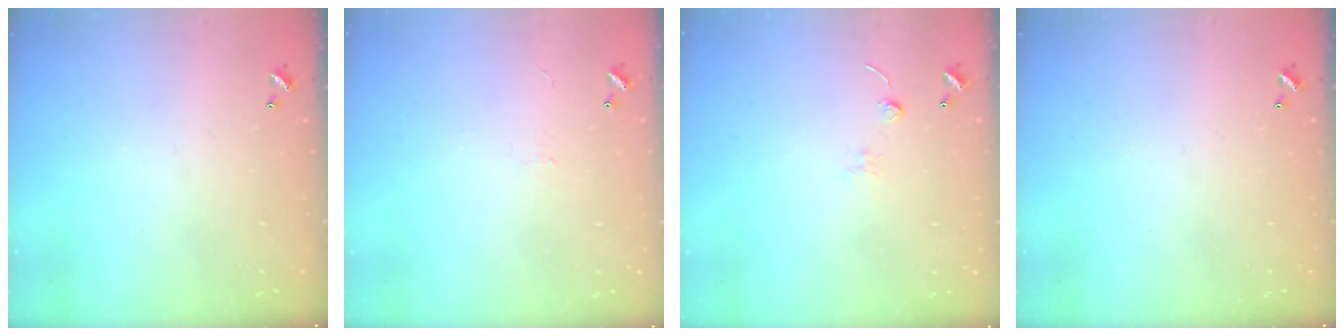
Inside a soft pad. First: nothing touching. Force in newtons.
{"total": 0.6, "press": 0.5, "slide": 0.4}
{"total": 0.0}
{"total": 0.0}